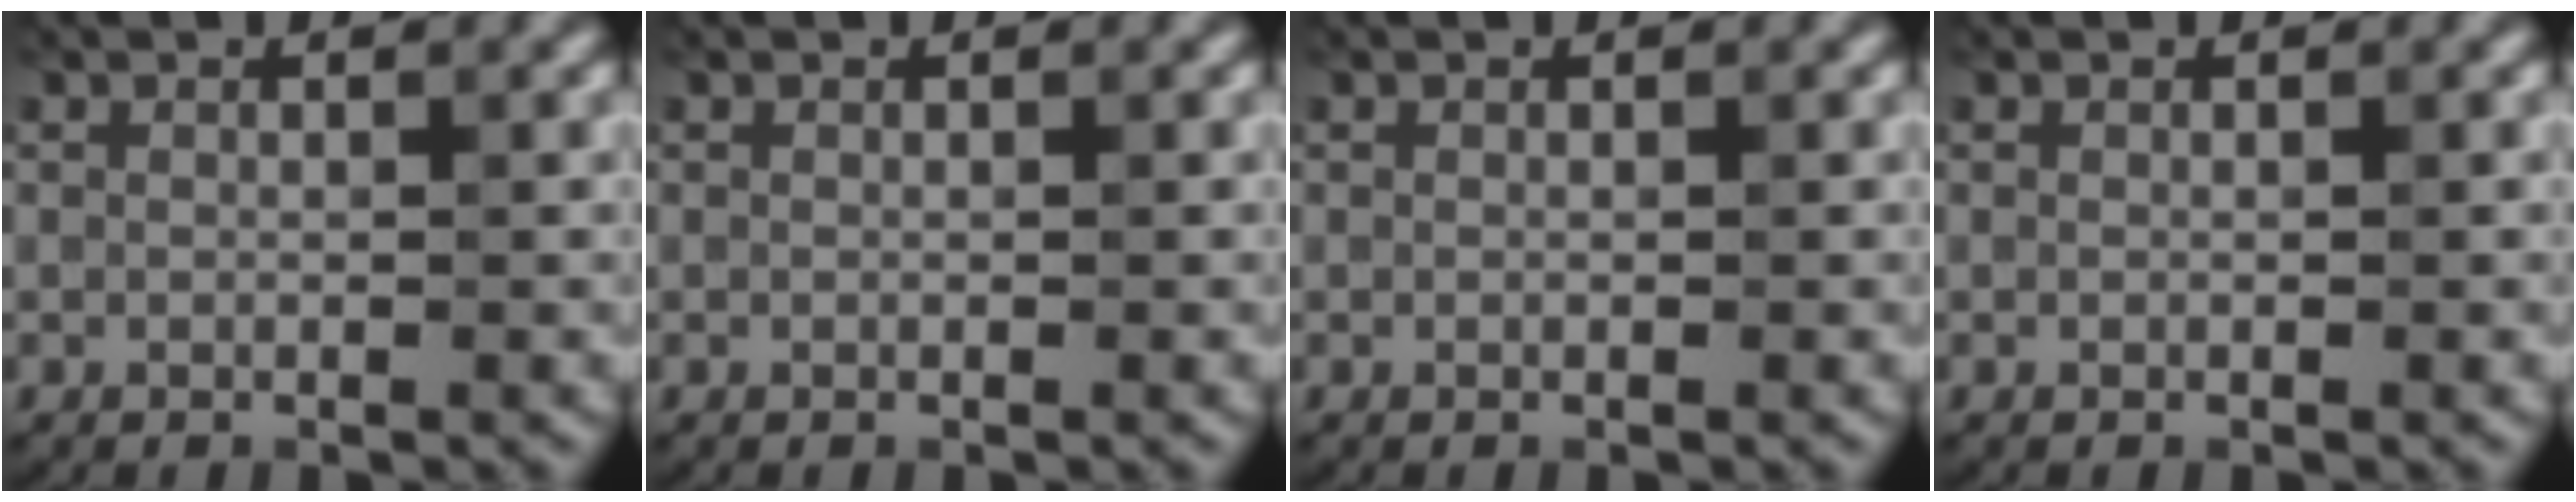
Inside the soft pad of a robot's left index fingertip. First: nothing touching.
{"total": 0.0}
{"total": 0.0}
{"total": 0.0}